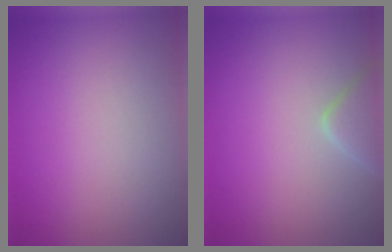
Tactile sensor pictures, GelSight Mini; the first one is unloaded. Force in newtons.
{"total": 2.3, "press": 2.3, "slide": 0.1}